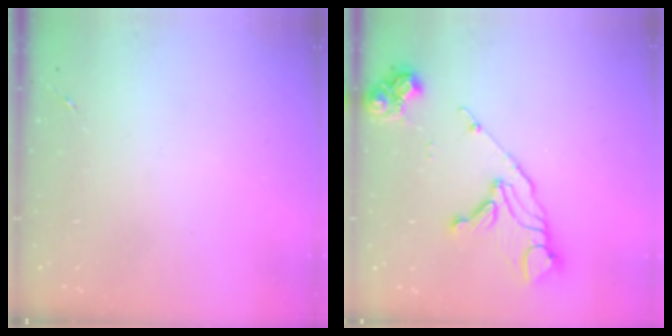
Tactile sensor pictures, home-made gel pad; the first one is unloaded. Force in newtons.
{"total": 14.7, "press": 14.6, "slide": 1.7}